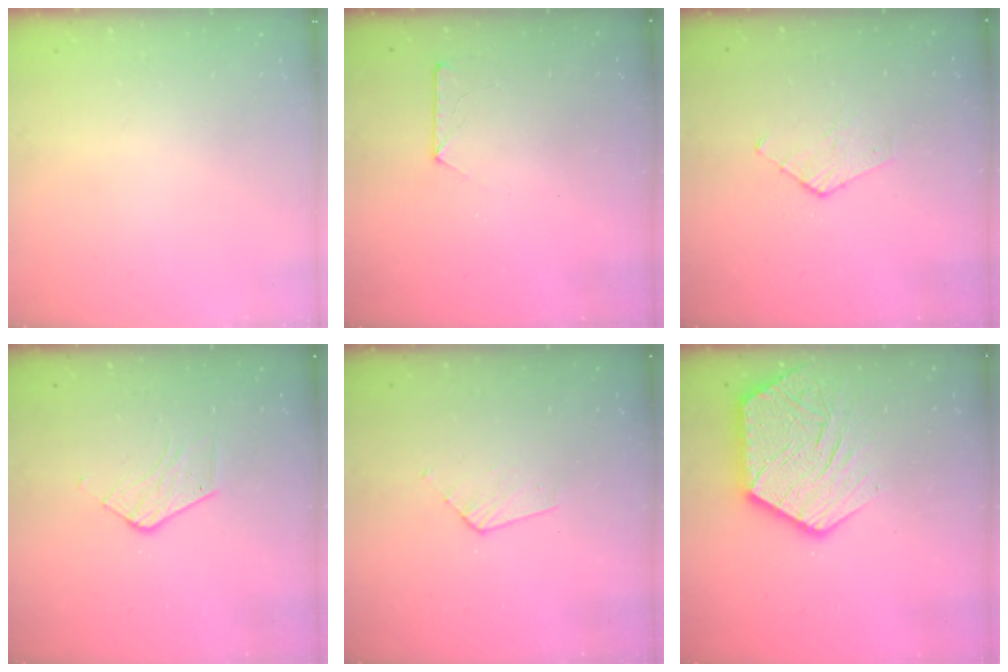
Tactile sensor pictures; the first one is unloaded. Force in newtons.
{"total": 7.3, "press": 7.2, "slide": 0.8}
{"total": 2.8, "press": 2.8, "slide": 0.3}
{"total": 5.9, "press": 5.9, "slide": 0.6}
{"total": 3.7, "press": 3.6, "slide": 0.3}
{"total": 15.9, "press": 15.8, "slide": 1.4}